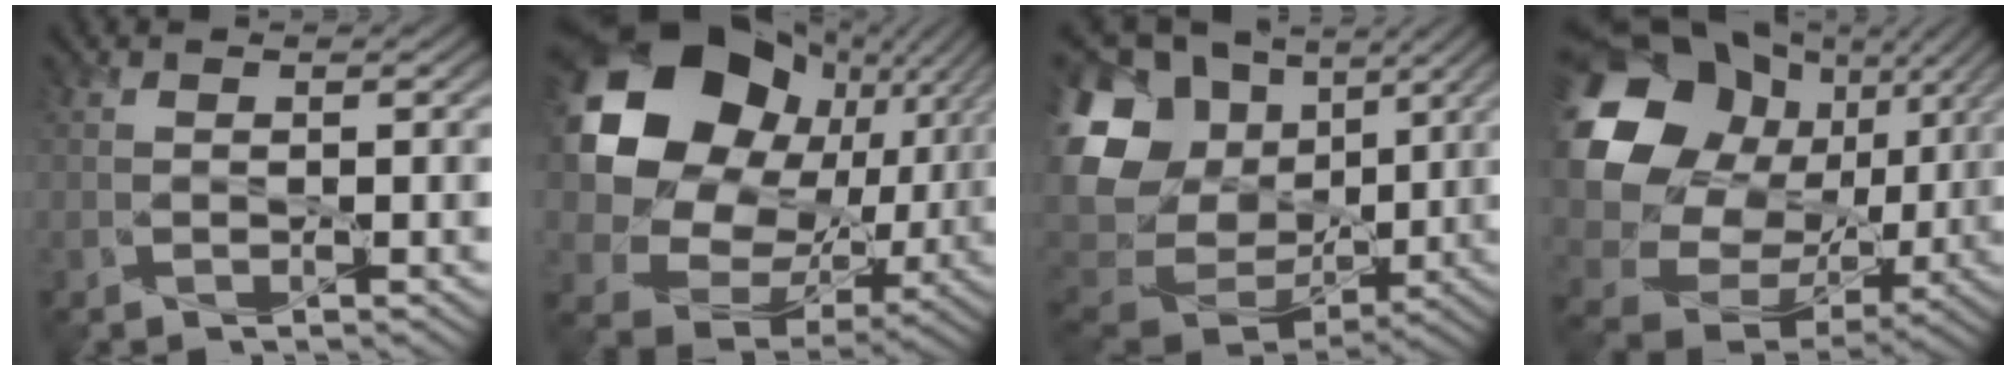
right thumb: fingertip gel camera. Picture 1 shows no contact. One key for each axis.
{"total": 20.0, "fx": 5.7, "fy": 16.4, "fz": 9.8, "tx": -0.245, "ty": -0.005, "tz": 0.133}
{"total": 18.8, "fx": 3.6, "fy": 15.6, "fz": 9.8, "tx": -0.268, "ty": -0.004, "tz": 0.096}
{"total": 18.8, "fx": 5.1, "fy": 15.8, "fz": 8.8, "tx": -0.236, "ty": 0.003, "tz": 0.113}